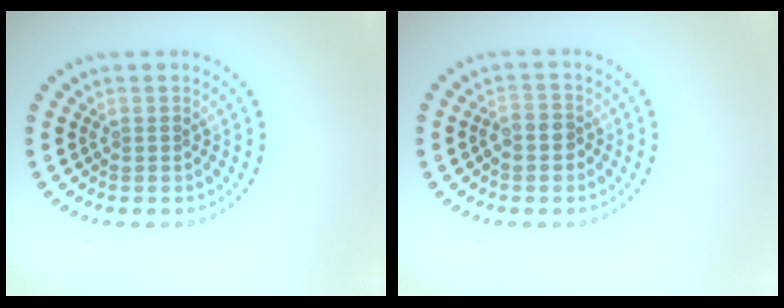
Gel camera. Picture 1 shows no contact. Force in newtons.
{"total": 1.9, "press": 1.8, "slide": 0.7}